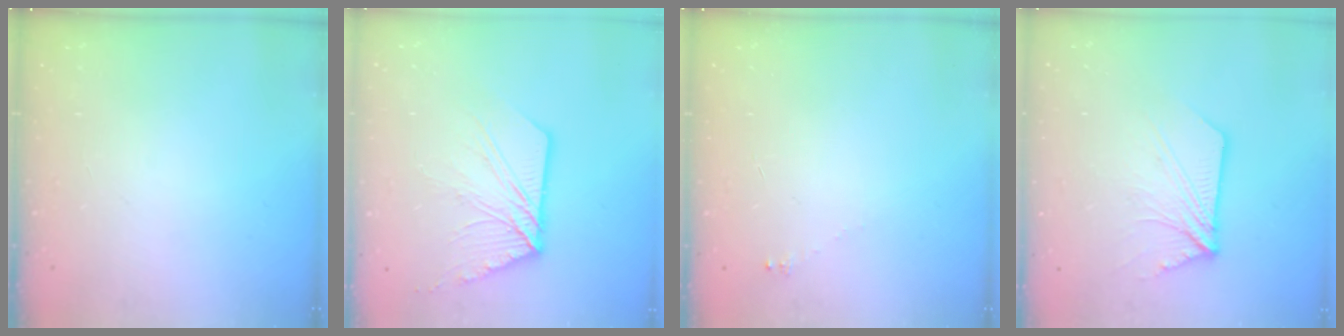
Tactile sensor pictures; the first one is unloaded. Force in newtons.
{"total": 12.9, "press": 12.8, "slide": 1.4}
{"total": 1.7, "press": 1.6, "slide": 0.2}
{"total": 9.8, "press": 9.7, "slide": 0.9}